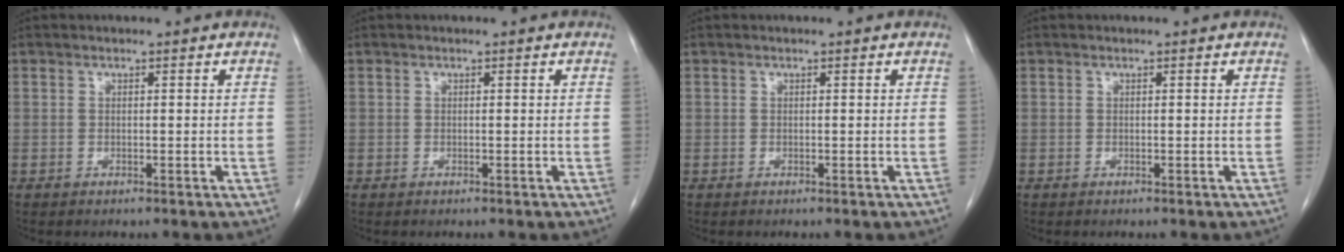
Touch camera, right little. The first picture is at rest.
{"total": 0.0}
{"total": 0.0}
{"total": 0.0}